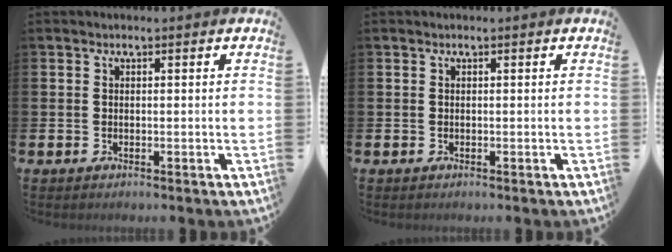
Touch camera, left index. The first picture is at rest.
{"total": 0.0}